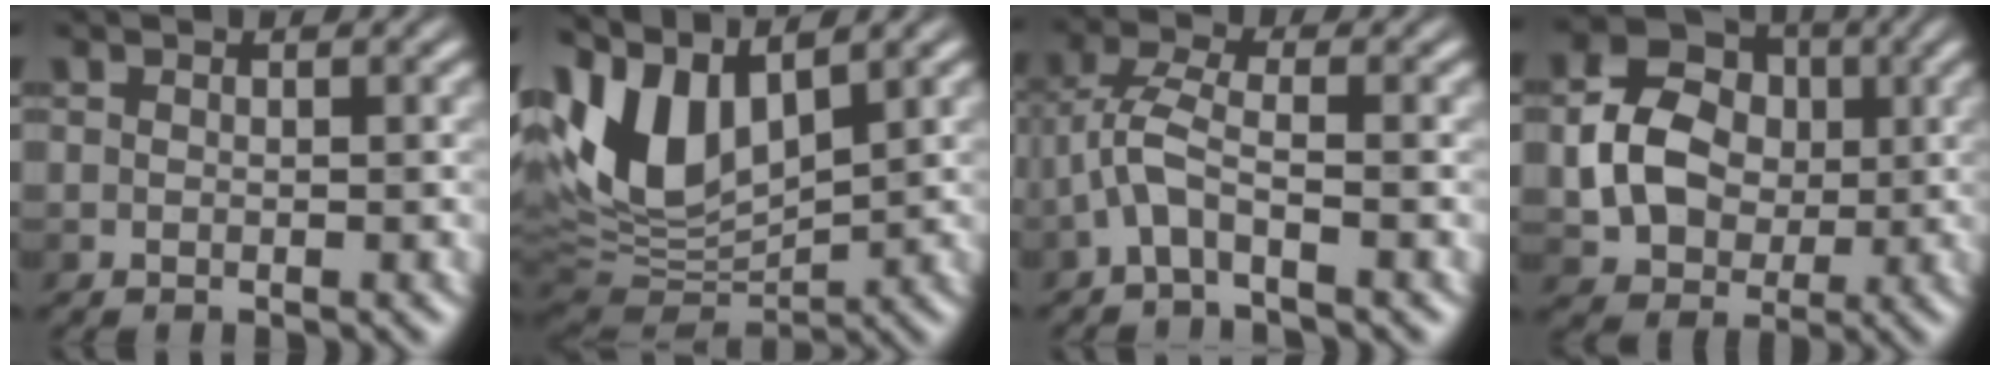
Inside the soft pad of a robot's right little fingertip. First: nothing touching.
{"total": 9.4, "force": [3.7, 5.2, 6.9], "torque": [-0.160, 0.018, 0.064]}
{"total": 4.7, "force": [-2.6, 1.3, 3.6], "torque": [-0.093, 0.012, -0.059]}
{"total": 7.3, "force": [-0.8, 5.8, 4.4], "torque": [-0.087, 0.000, -0.023]}